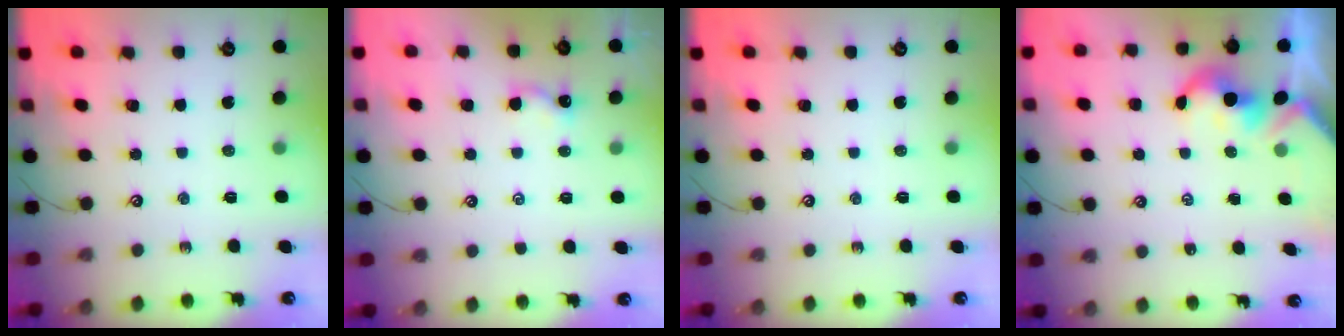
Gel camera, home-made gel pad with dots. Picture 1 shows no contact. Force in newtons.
{"total": 1.4, "press": 1.4, "slide": 0.2}
{"total": 0.0}
{"total": 2.0, "press": 2.0, "slide": 0.2}